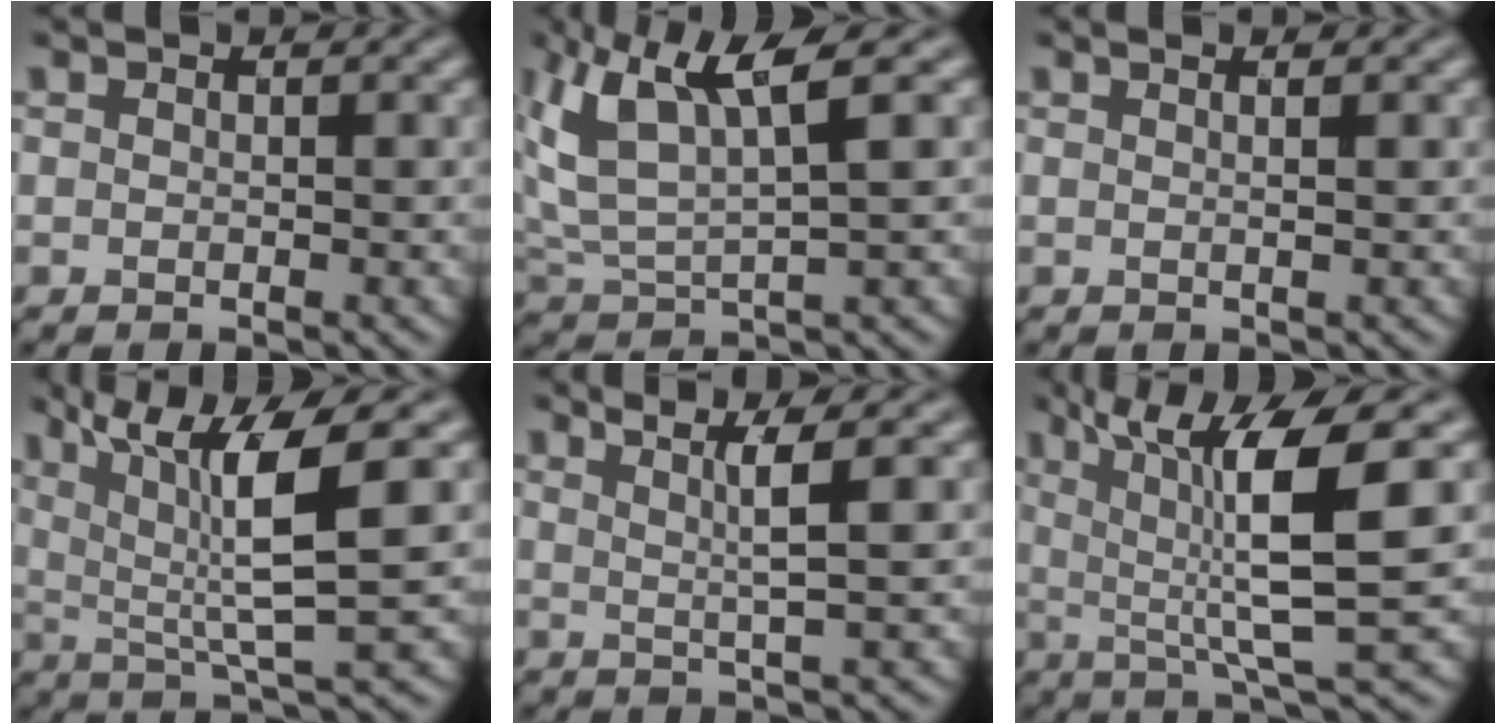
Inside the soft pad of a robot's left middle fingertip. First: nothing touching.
{"total": 7.3, "force": [3.1, 2.4, 6.1], "torque": [-0.146, 0.006, 0.064]}
{"total": 2.0, "force": [0.9, 0.9, 1.5], "torque": [-0.001, 0.008, -0.014]}
{"total": 8.2, "force": [2.2, 1.8, 7.7], "torque": [-0.142, -0.003, 0.046]}
{"total": 2.9, "force": [1.0, 0.2, 2.8], "torque": [-0.054, -0.003, 0.024]}
{"total": 9.4, "force": [1.4, 2.1, 9.1], "torque": [-0.156, -0.004, 0.030]}